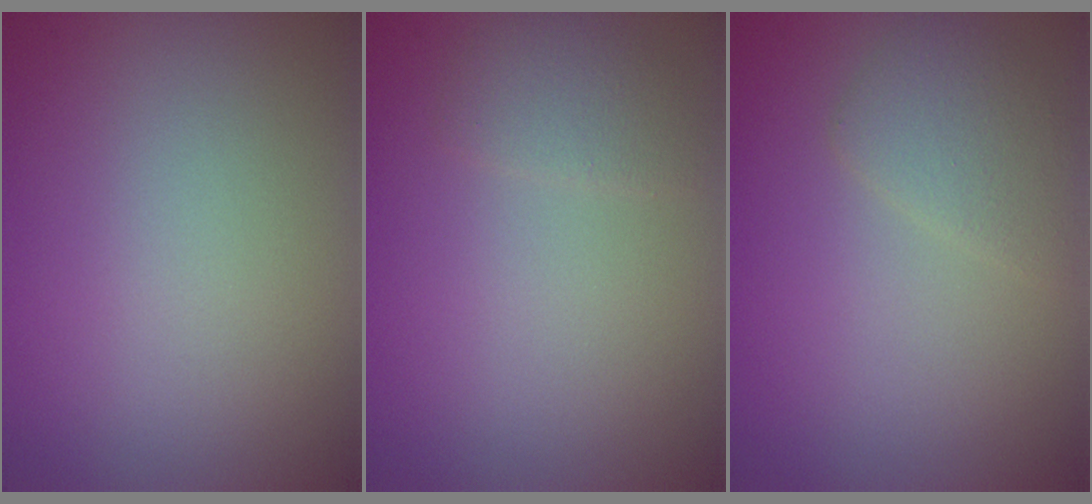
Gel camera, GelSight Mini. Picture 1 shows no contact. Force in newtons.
{"total": 1.5, "press": 1.5, "slide": 0.0}
{"total": 2.1, "press": 2.1, "slide": 0.1}